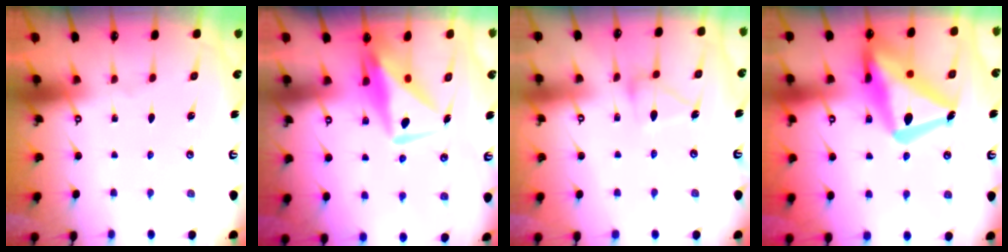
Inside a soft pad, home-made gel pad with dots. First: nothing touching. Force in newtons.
{"total": 11.7, "press": 11.6, "slide": 1.1}
{"total": 11.5, "press": 11.5, "slide": 0.7}
{"total": 24.5, "press": 24.4, "slide": 2.0}